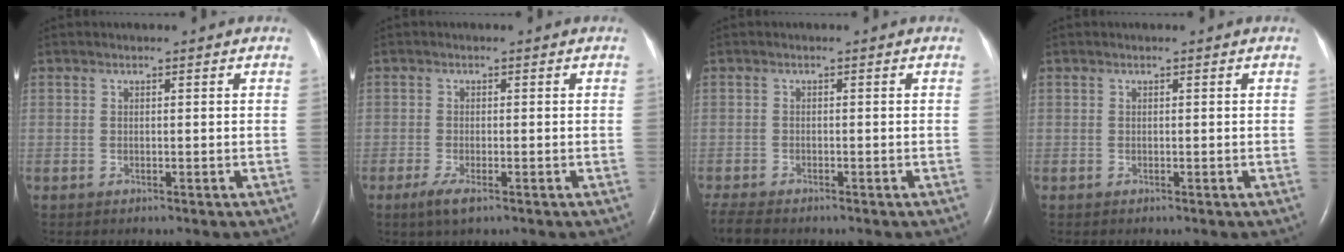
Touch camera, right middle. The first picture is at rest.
{"total": 2.8, "force": [-1.6, 0.6, 2.2], "torque": [-0.053, -0.007, -0.031]}
{"total": 3.7, "force": [-3.2, 0.8, 1.6], "torque": [-0.039, -0.014, -0.055]}
{"total": 0.0}